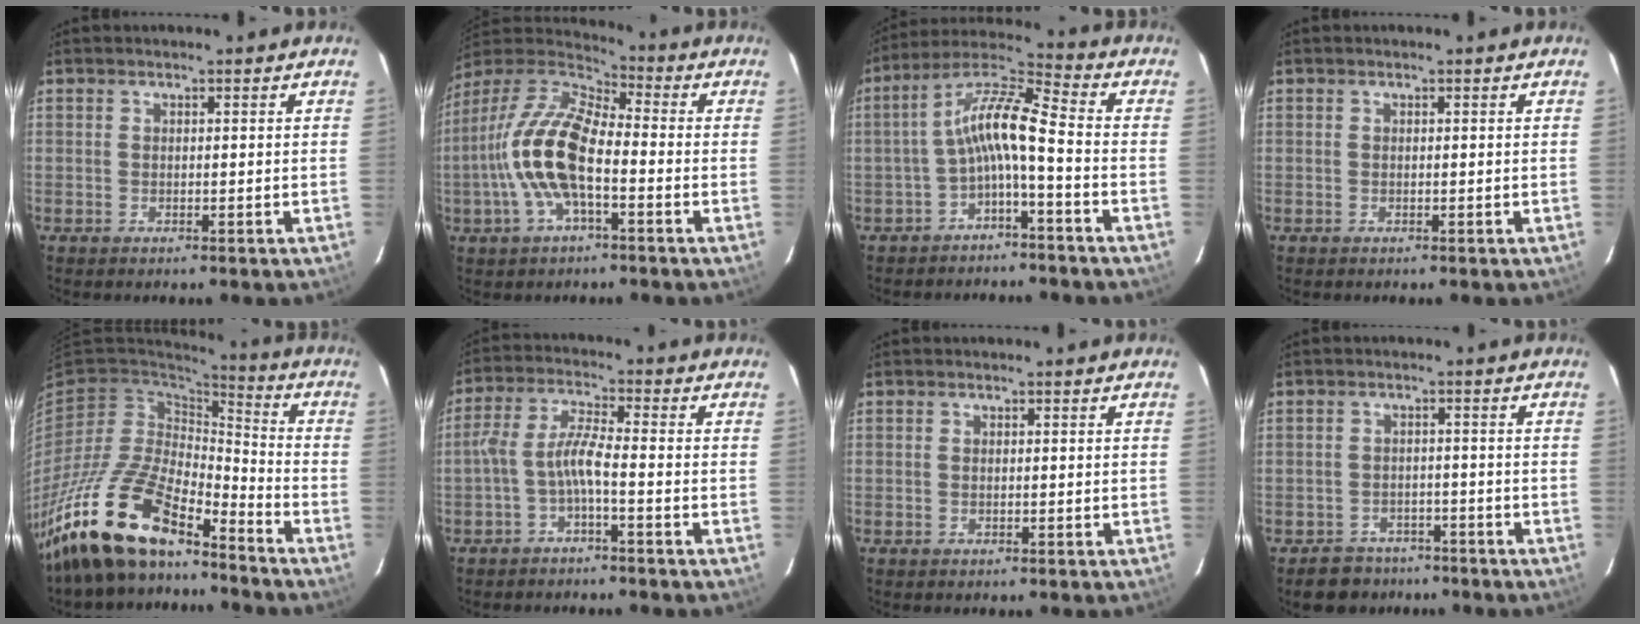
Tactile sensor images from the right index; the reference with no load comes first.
{"total": 15.9, "force": [-3.8, 6.5, 14.0], "torque": [-0.285, 0.002, -0.081]}
{"total": 9.1, "force": [-2.8, 1.4, 8.6], "torque": [-0.190, 0.024, -0.055]}
{"total": 0.0}
{"total": 19.5, "force": [-15.1, 6.2, 10.7], "torque": [-0.227, -0.026, -0.284]}
{"total": 5.2, "force": [-2.4, 0.5, 4.6], "torque": [-0.111, 0.013, -0.045]}
{"total": 0.0}
{"total": 6.1, "force": [-4.7, 3.9, 0.2], "torque": [-0.015, 0.026, -0.067]}